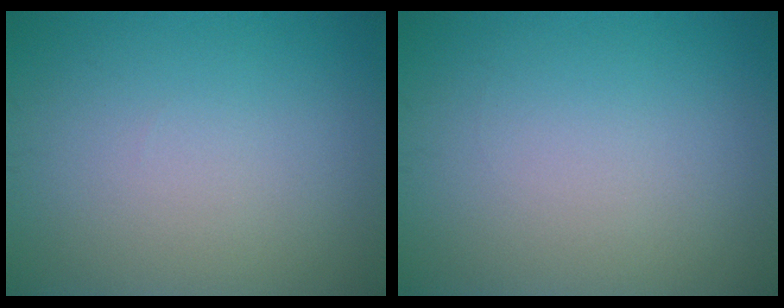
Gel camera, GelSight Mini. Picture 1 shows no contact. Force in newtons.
{"total": 0.0}